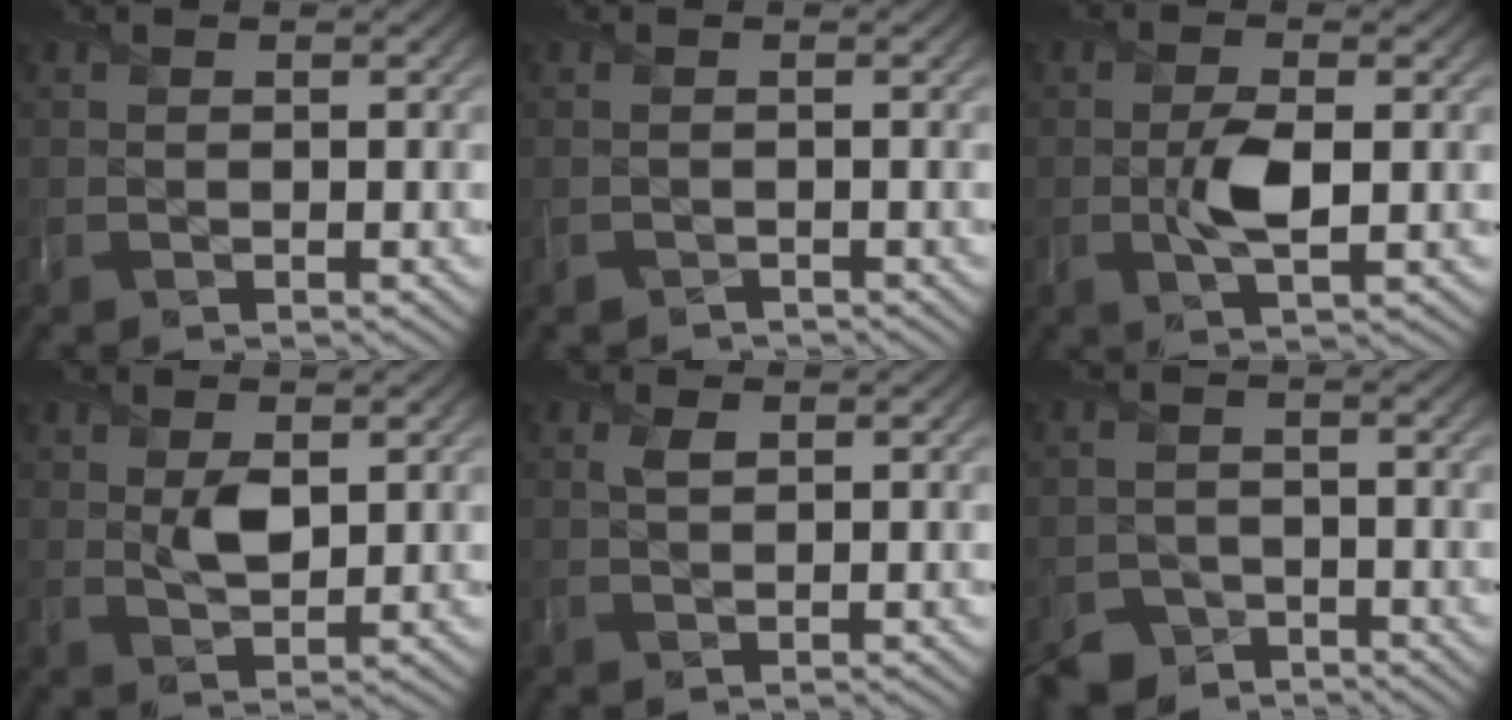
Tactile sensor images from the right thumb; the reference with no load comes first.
{"total": 1.0, "force": [-0.9, 0.5, -0.1], "torque": [0.002, -0.005, -0.020]}
{"total": 4.4, "force": [-0.4, 1.9, 4.0], "torque": [-0.084, -0.002, -0.008]}
{"total": 3.4, "force": [1.0, 1.9, 2.6], "torque": [-0.056, -0.006, 0.023]}
{"total": 1.4, "force": [0.6, 0.7, 1.0], "torque": [-0.025, -0.002, 0.014]}
{"total": 3.6, "force": [-3.0, 1.9, 0.5], "torque": [-0.005, -0.007, -0.060]}